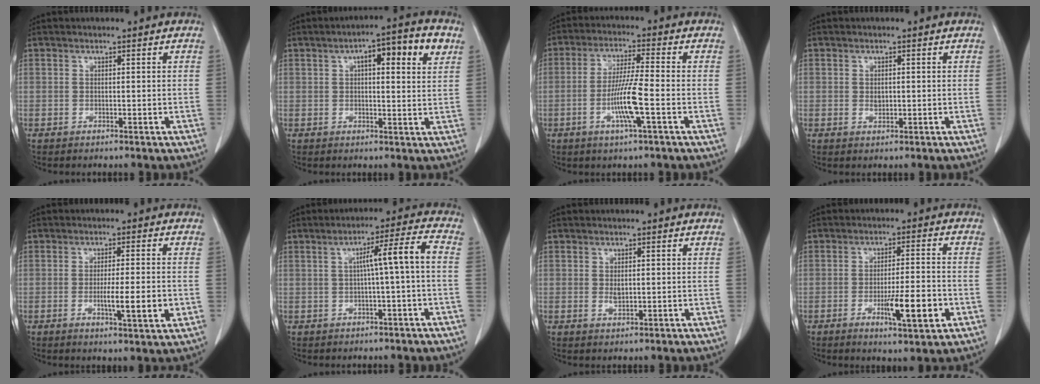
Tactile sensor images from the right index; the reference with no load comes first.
{"total": 8.9, "force": [3.5, 1.9, 7.9], "torque": [-0.116, 0.018, 0.045]}
{"total": 7.9, "force": [-2.5, -0.3, 7.5], "torque": [-0.144, -0.006, -0.050]}
{"total": 1.2, "force": [0.0, 0.7, 0.9], "torque": [-0.017, -0.001, 0.002]}
{"total": 6.5, "force": [-1.6, 0.3, 6.3], "torque": [-0.101, -0.010, -0.024]}
{"total": 6.2, "force": [-0.1, -0.7, 6.2], "torque": [-0.097, 0.018, 0.001]}
{"total": 1.5, "force": [0.0, 0.7, 1.4], "torque": [-0.026, -0.003, 0.003]}
{"total": 8.4, "force": [-3.1, 0.9, 7.7], "torque": [-0.120, -0.010, -0.045]}